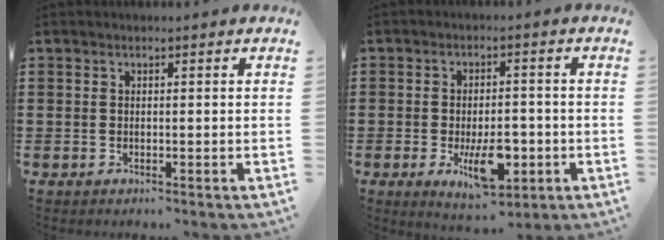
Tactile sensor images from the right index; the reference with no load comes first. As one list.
[{"total": 8.2, "force": [-2.7, 3.8, 6.8], "torque": [-0.109, -0.006, -0.046]}]